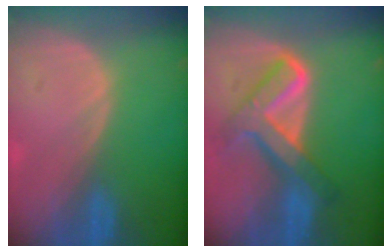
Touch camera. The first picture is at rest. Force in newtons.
{"total": 8.0, "press": 8.0, "slide": 0.6}